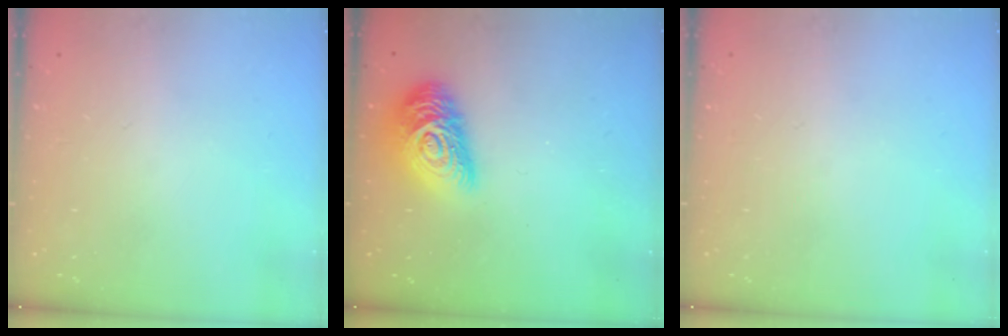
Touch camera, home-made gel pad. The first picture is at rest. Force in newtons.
{"total": 15.1, "press": 15.0, "slide": 1.0}
{"total": 0.0}